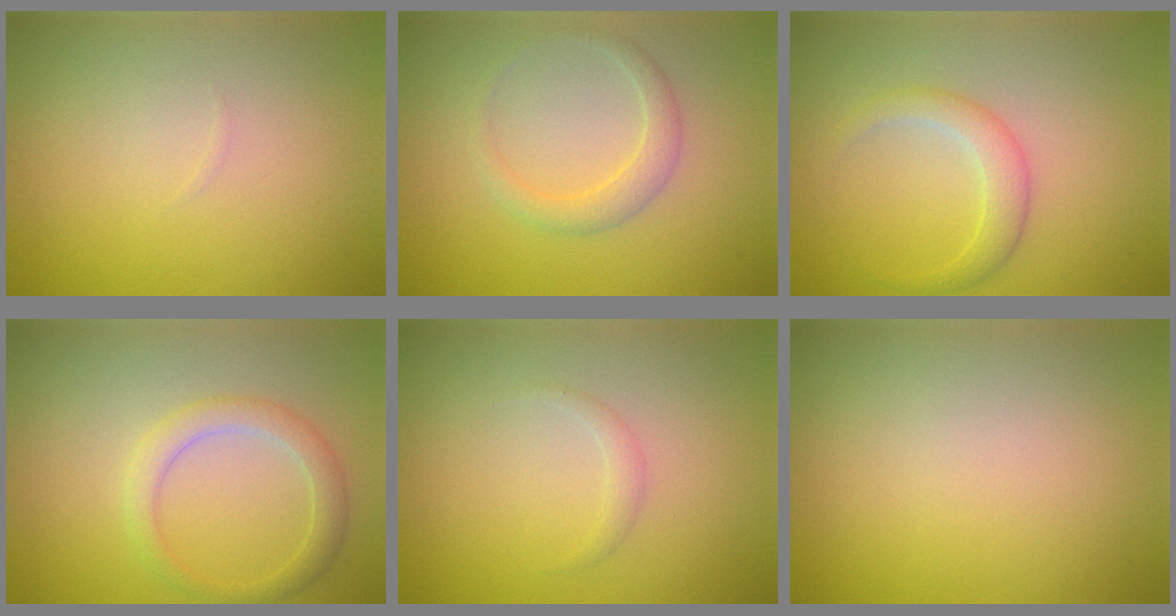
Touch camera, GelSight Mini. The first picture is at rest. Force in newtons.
{"total": 1.8, "press": 1.8, "slide": 0.2}
{"total": 2.2, "press": 2.2, "slide": 0.1}
{"total": 2.7, "press": 2.7, "slide": 0.2}
{"total": 0.8, "press": 0.8, "slide": 0.0}
{"total": 0.0}